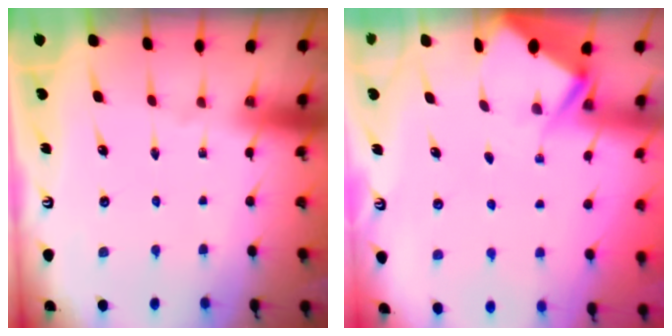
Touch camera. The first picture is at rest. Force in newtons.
{"total": 3.8, "press": 3.8, "slide": 0.4}